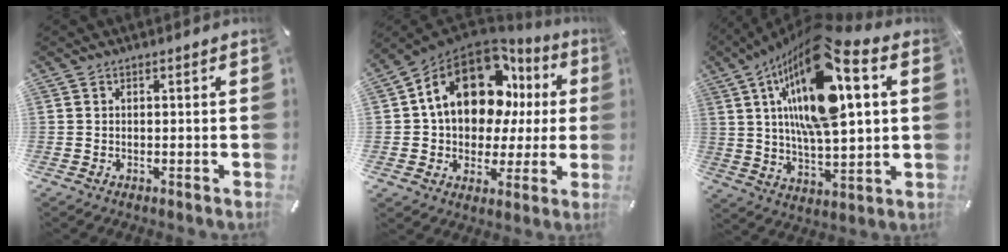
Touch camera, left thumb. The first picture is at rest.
{"total": 18.1, "force": [6.9, 12.5, 11.1], "torque": [-0.198, -0.038, 0.122]}
{"total": 24.5, "force": [10.0, 9.1, 20.5], "torque": [-0.373, -0.040, 0.156]}